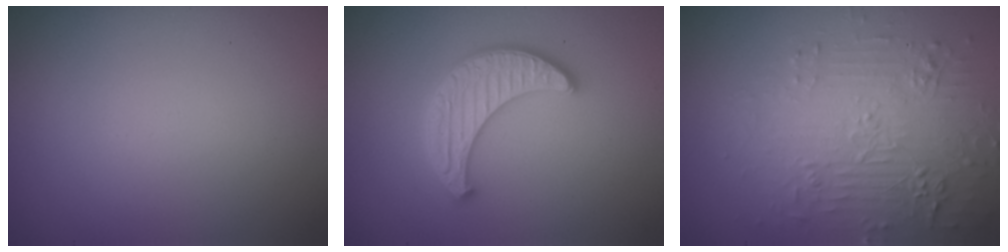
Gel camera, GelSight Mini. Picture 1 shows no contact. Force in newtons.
{"total": 4.2, "press": 3.8, "slide": 1.9}
{"total": 4.2, "press": 3.8, "slide": 1.7}